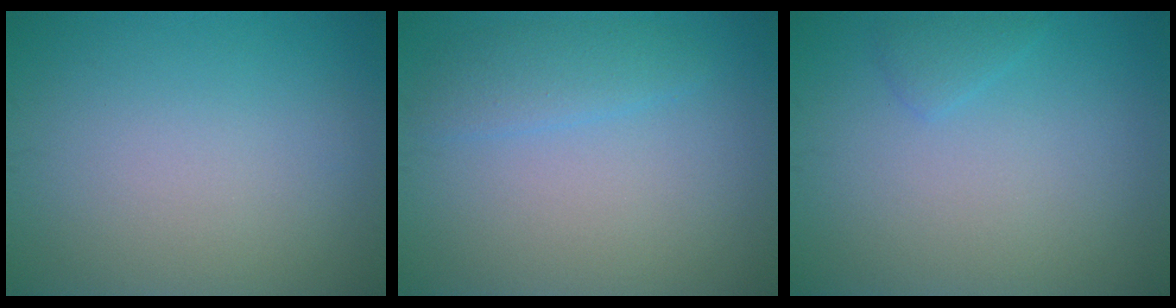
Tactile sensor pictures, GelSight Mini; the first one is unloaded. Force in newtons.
{"total": 2.2, "press": 2.2, "slide": 0.1}
{"total": 1.0, "press": 1.0, "slide": 0.1}